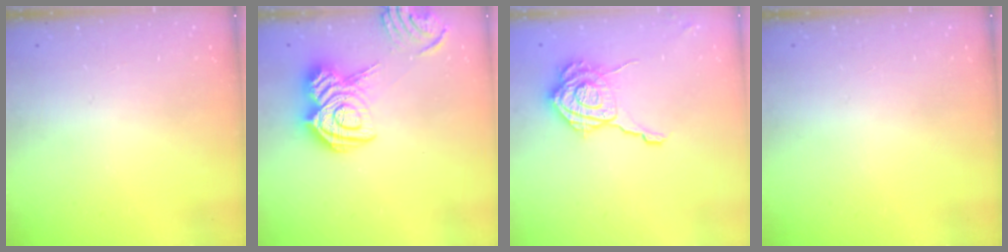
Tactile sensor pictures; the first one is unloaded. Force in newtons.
{"total": 16.8, "press": 16.8, "slide": 1.1}
{"total": 14.9, "press": 14.9, "slide": 0.8}
{"total": 0.0}